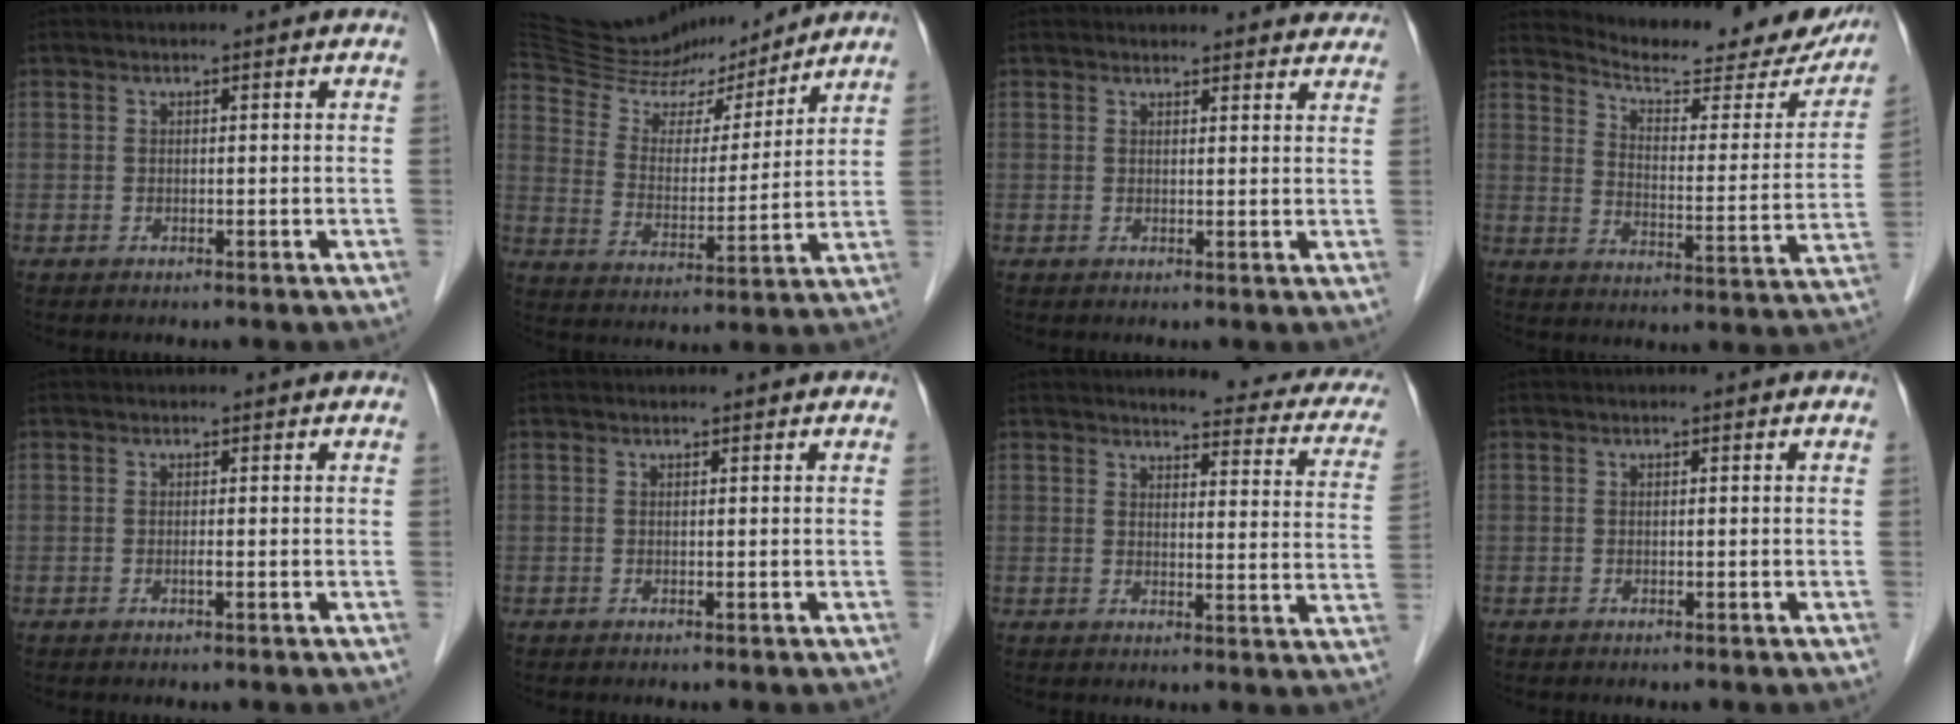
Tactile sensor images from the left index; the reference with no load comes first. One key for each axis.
{"total": 19.8, "fx": 18.3, "fy": 5.4, "fz": 5.3, "tx": -0.099, "ty": 0.004, "tz": 0.302}
{"total": 9.5, "fx": 8.9, "fy": 3.0, "fz": 1.3, "tx": 0.023, "ty": 0.008, "tz": 0.083}
{"total": 21.2, "fx": 19.4, "fy": 4.1, "fz": 7.3, "tx": -0.090, "ty": -0.046, "tz": 0.248}
{"total": 0.5, "fx": 0.1, "fy": 0.2, "fz": 0.4, "tx": -0.007, "ty": 0.002, "tz": -0.001}
{"total": 0.9, "fx": 0.8, "fy": 0.4, "fz": 0.0, "tx": 0.006, "ty": 0.007, "tz": 0.011}
{"total": 14.5, "fx": 13.1, "fy": 3.0, "fz": 5.6, "tx": -0.031, "ty": -0.045, "tz": 0.120}
{"total": 0.0}